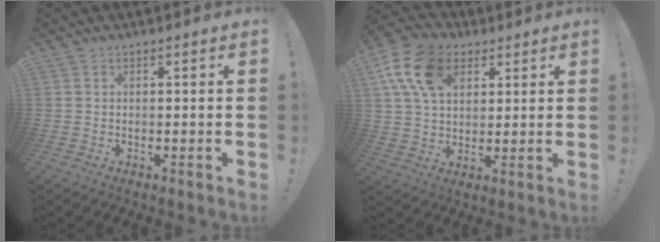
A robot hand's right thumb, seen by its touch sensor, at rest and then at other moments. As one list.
[{"total": 15.9, "force": [6.7, 10.8, 9.6], "torque": [-0.169, -0.020, 0.126]}]